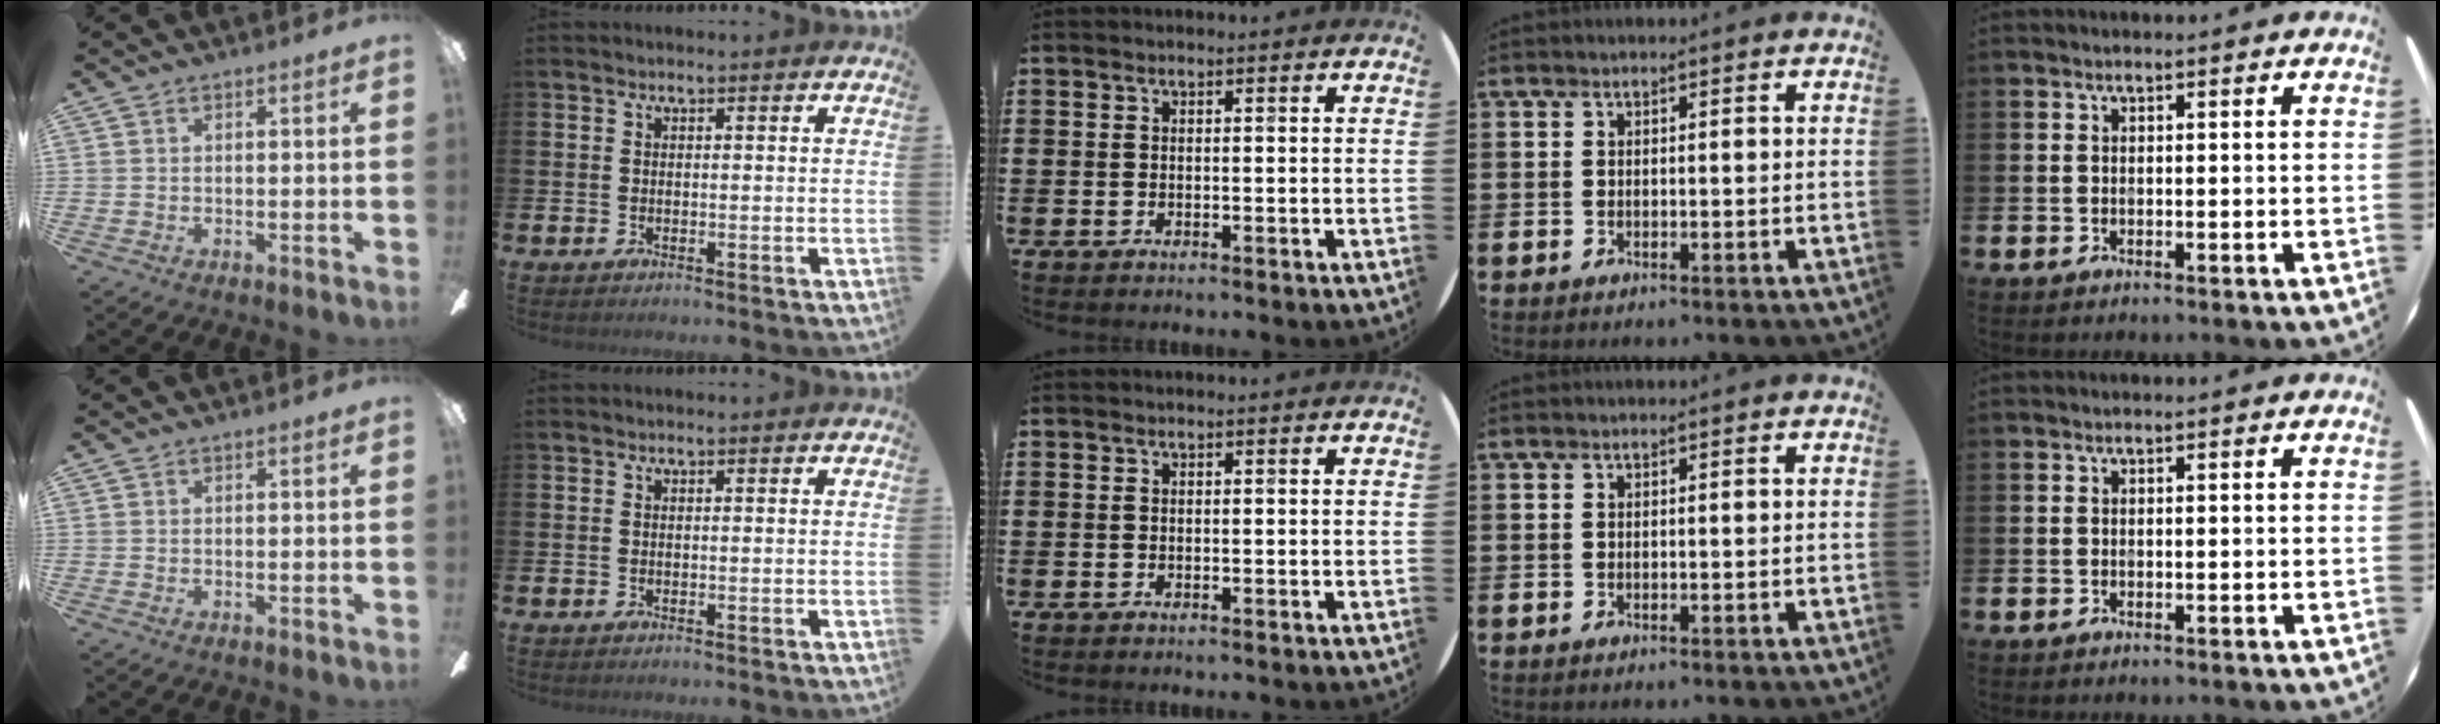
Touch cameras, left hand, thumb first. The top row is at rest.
{}